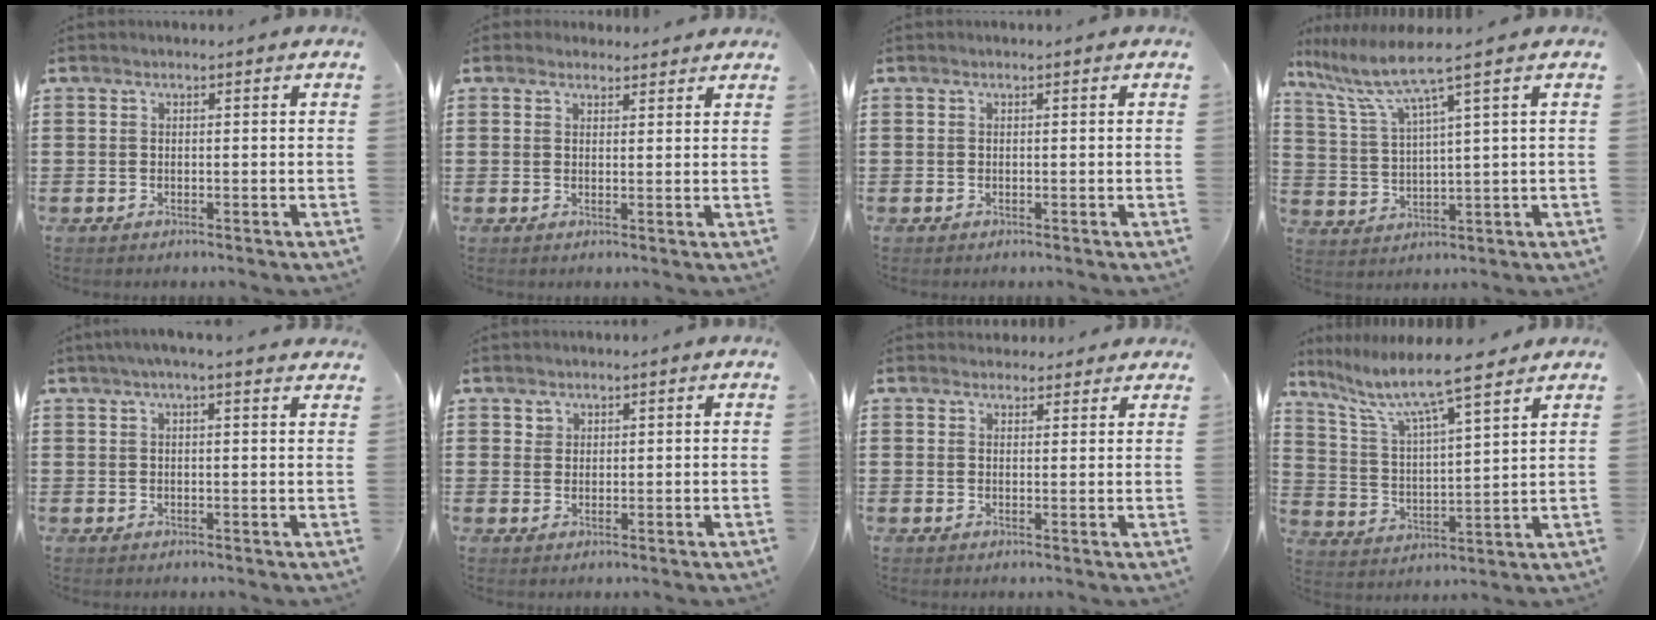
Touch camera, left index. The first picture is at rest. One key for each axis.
{"total": 2.1, "fx": 1.9, "fy": 0.8, "fz": 0.1, "tx": 0.001, "ty": 0.000, "tz": 0.037}
{"total": 0.0}
{"total": 6.8, "fx": 4.8, "fy": -0.5, "fz": 4.9, "tx": -0.122, "ty": -0.031, "tz": 0.075}
{"total": 2.5, "fx": 1.8, "fy": 0.0, "fz": 1.7, "tx": -0.037, "ty": 0.003, "tz": 0.032}
{"total": 1.4, "fx": 1.1, "fy": 0.8, "fz": 0.1, "tx": -0.004, "ty": 0.000, "tz": 0.022}
{"total": 2.5, "fx": 2.3, "fy": 1.0, "fz": 0.2, "tx": -0.001, "ty": -0.003, "tz": 0.043}
{"total": 8.5, "fx": 7.2, "fy": 0.4, "fz": 4.6, "tx": -0.118, "ty": -0.041, "tz": 0.119}